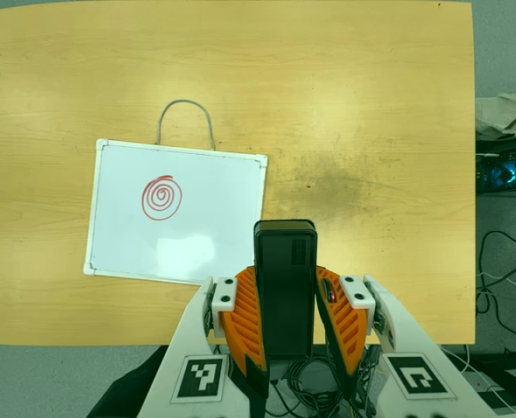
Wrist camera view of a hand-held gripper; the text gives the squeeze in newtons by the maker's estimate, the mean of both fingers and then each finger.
{"total": 4.0, "left": 2.9, "right": 5.1}